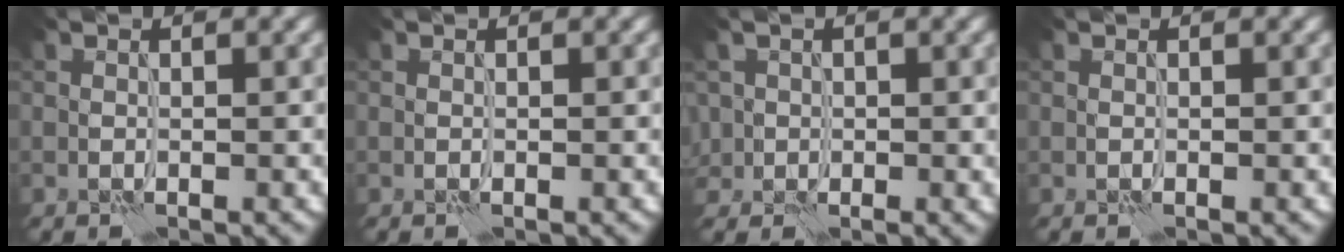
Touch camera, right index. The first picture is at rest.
{"total": 0.0}
{"total": 1.8, "force": [0.5, 1.7, 0.4], "torque": [-0.009, -0.002, 0.009]}
{"total": 0.0}